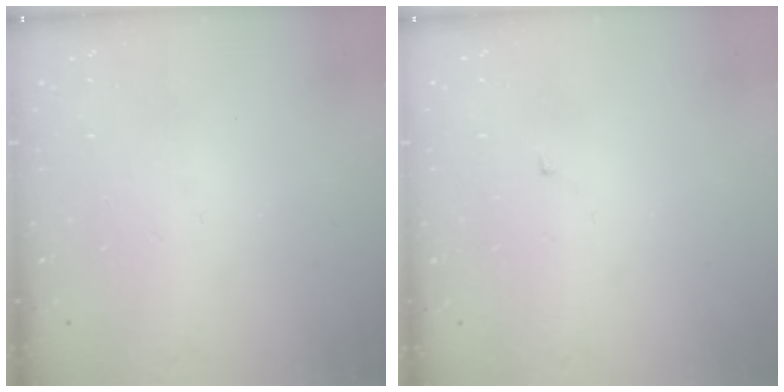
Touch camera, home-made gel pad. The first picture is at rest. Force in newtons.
{"total": 1.4, "press": 1.3, "slide": 0.1}